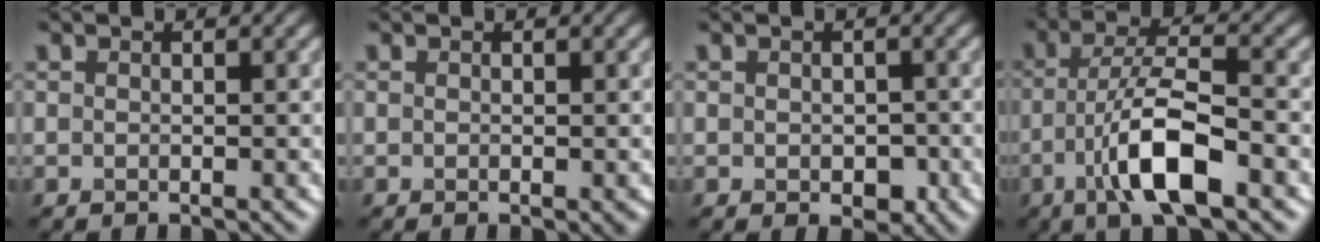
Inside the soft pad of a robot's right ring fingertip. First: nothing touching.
{"total": 0.0}
{"total": 1.7, "force": [-0.3, 1.3, 1.1], "torque": [-0.014, -0.008, -0.003]}
{"total": 7.3, "force": [-2.7, 2.0, 6.5], "torque": [-0.118, 0.007, -0.053]}